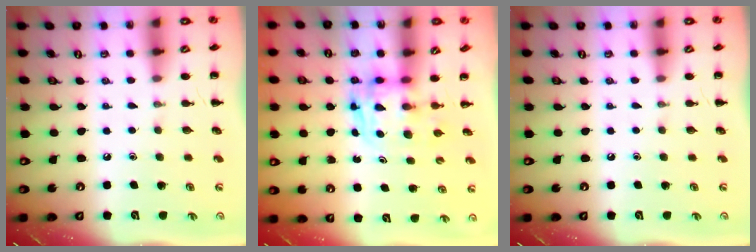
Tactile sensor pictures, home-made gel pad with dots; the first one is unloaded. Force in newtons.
{"total": 2.6, "press": 2.6, "slide": 0.2}
{"total": 0.0}